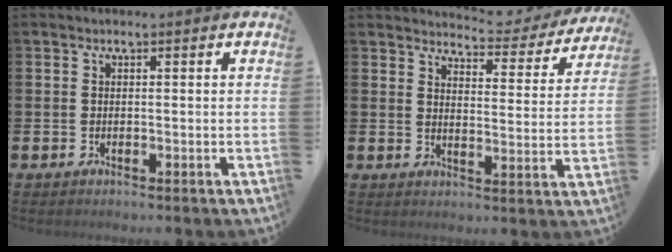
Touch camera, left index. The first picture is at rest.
{"total": 4.6, "force": [4.5, 0.6, 0.8], "torque": [-0.018, -0.036, 0.072]}